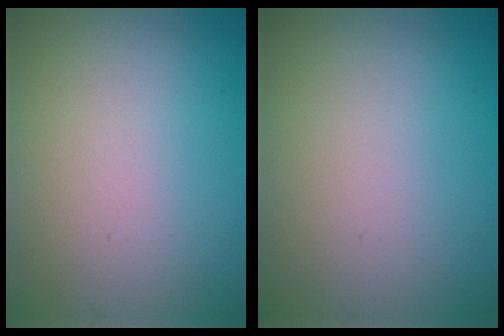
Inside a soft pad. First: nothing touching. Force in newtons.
{"total": 0.0}